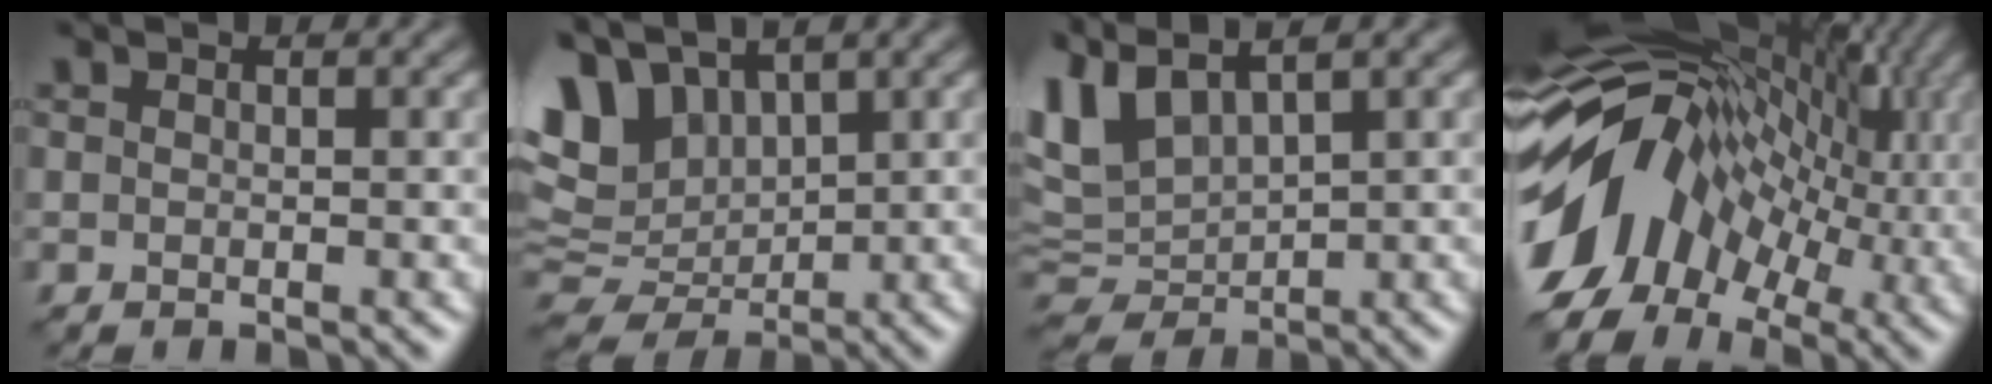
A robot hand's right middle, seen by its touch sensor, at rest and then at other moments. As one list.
[{"total": 7.1, "force": [2.4, 4.9, 4.5], "torque": [-0.098, 0.011, 0.042]}, {"total": 6.2, "force": [2.4, 3.3, 4.7], "torque": [-0.119, -0.005, 0.046]}, {"total": 14.2, "force": [-2.0, 9.5, 10.4], "torque": [-0.194, 0.016, -0.039]}]